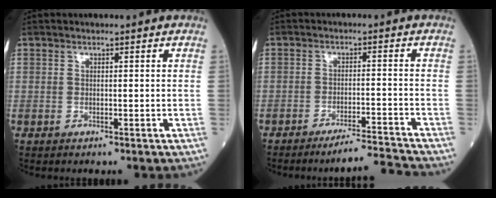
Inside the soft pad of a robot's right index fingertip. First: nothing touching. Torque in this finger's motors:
{"motor_torque": [0.01, -0.07, -0.01, 0.04]}